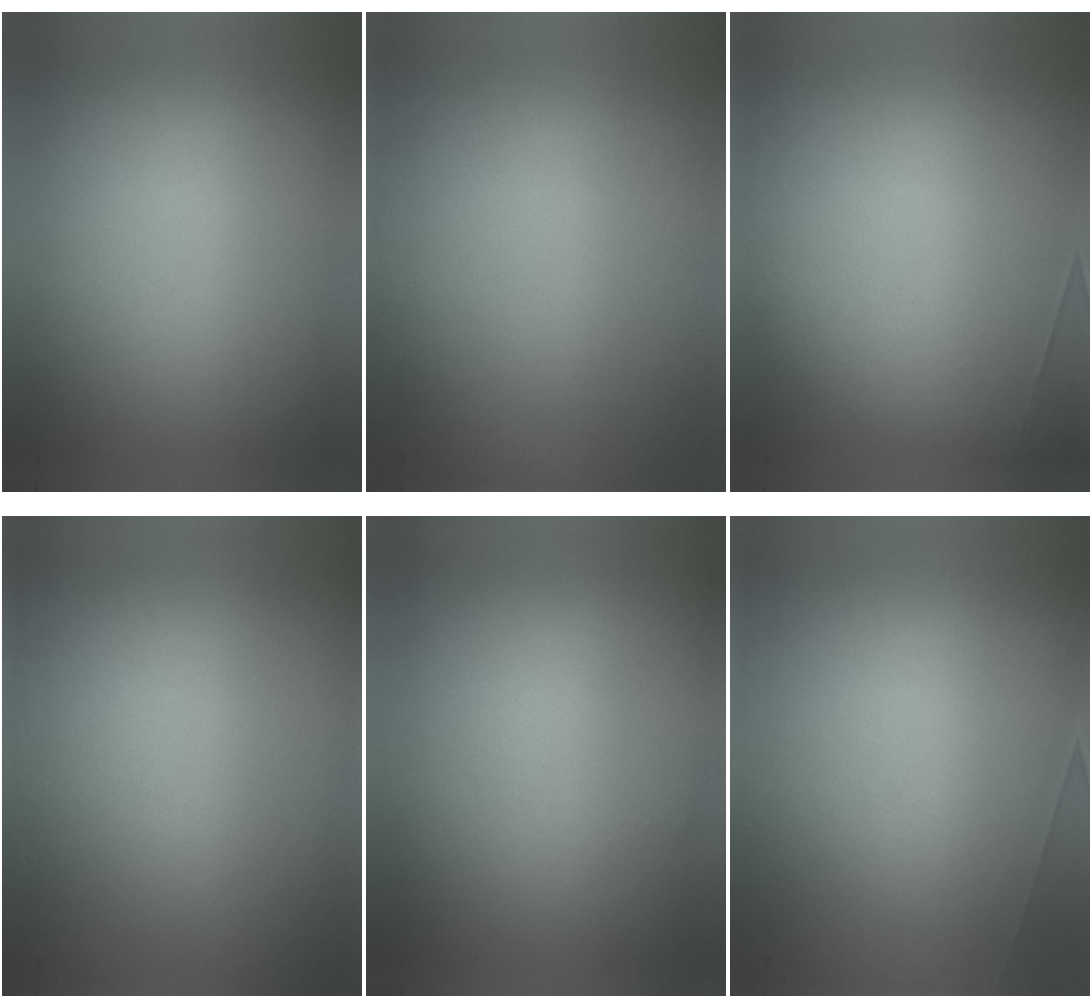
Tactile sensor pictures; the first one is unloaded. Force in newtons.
{"total": 4.9}
{"total": 2.6}
{"total": 5.0}
{"total": 1.1}
{"total": 6.8}